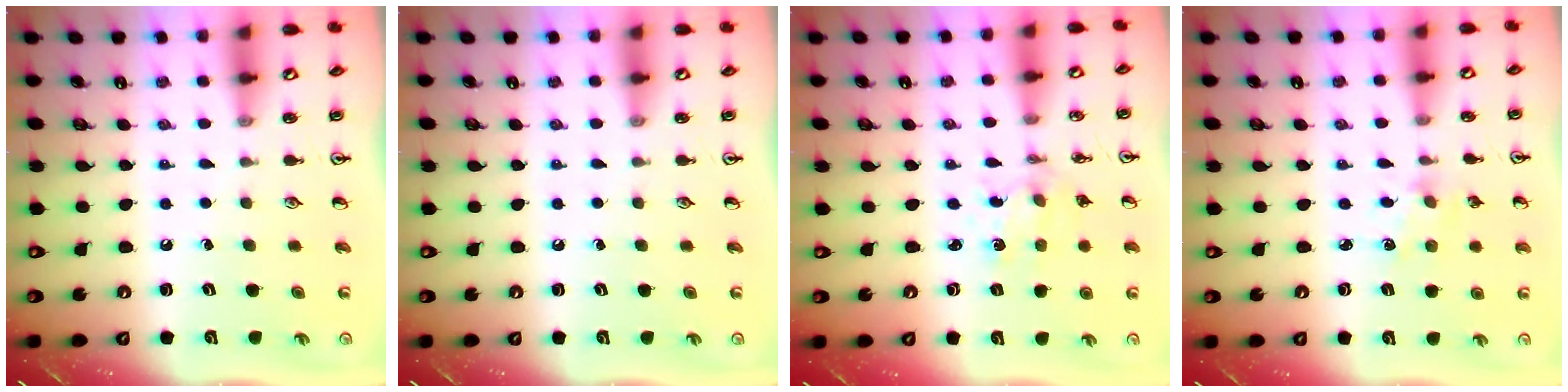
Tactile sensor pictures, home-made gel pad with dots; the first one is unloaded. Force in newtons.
{"total": 0.0}
{"total": 2.0, "press": 2.0, "slide": 0.3}
{"total": 1.8, "press": 1.7, "slide": 0.5}